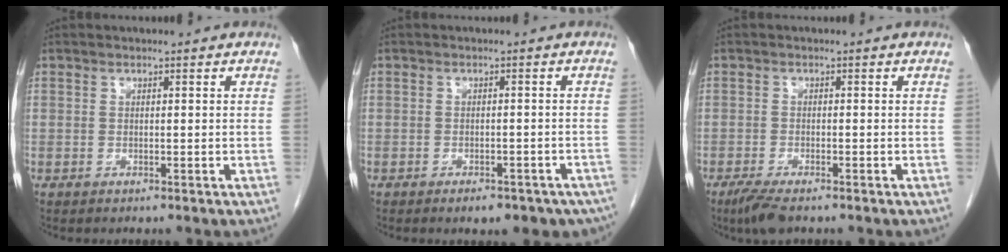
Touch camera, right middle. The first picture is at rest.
{"total": 8.3, "force": [-6.5, 3.5, 3.7], "torque": [-0.027, 0.005, -0.075]}
{"total": 3.9, "force": [-2.8, 0.7, 2.5], "torque": [-0.051, -0.010, -0.051]}